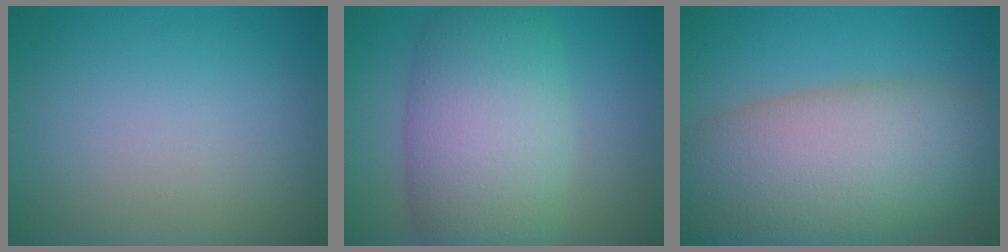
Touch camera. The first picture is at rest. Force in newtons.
{"total": 9.8, "press": 9.8, "slide": 0.6}
{"total": 12.9, "press": 12.9, "slide": 0.8}